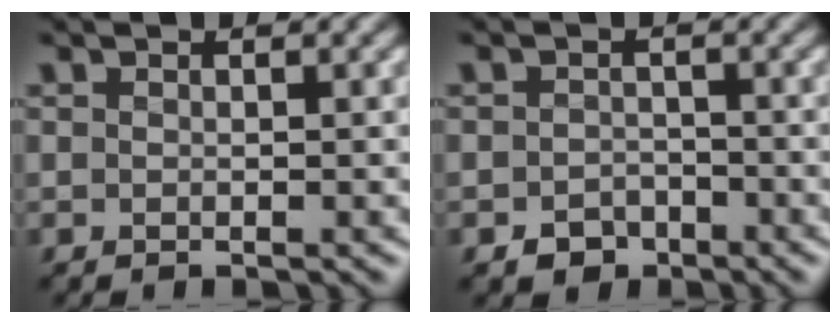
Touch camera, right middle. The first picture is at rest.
{"total": 1.9, "force": [-1.4, 1.2, 0.3], "torque": [0.000, 0.004, -0.028]}